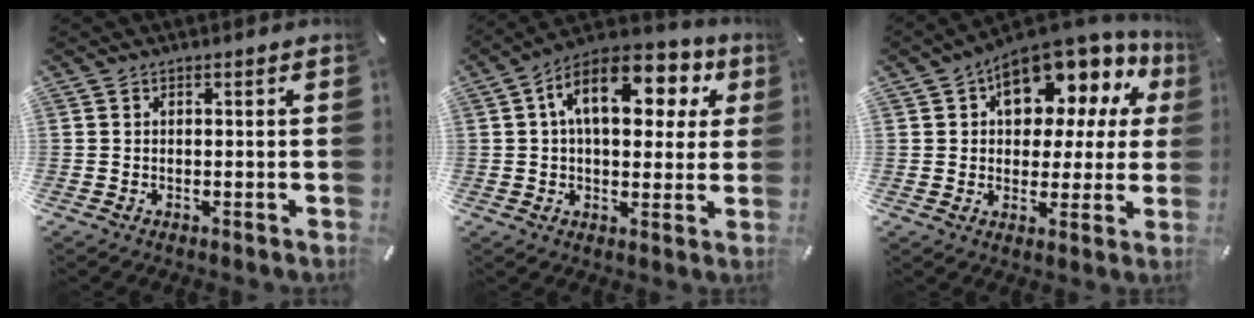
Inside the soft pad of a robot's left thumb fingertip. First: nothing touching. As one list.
[{"total": 15.2, "force": [5.4, 8.8, 11.2], "torque": [-0.179, -0.004, 0.093]}, {"total": 13.4, "force": [7.5, 7.9, 7.8], "torque": [-0.112, -0.063, 0.132]}]